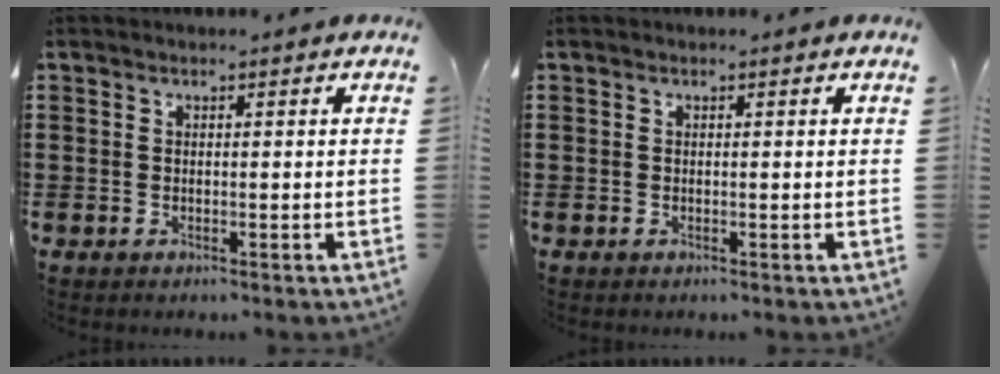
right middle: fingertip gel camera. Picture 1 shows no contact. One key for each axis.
{"total": 0.0}